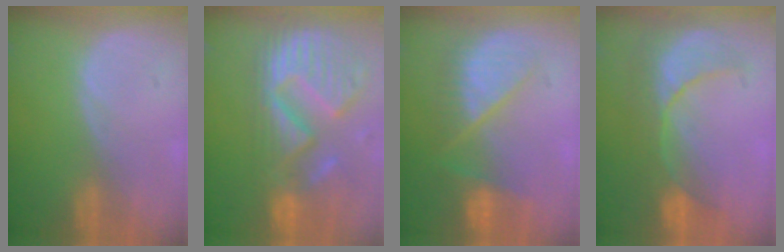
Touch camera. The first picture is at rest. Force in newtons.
{"total": 14.2, "press": 11.8, "slide": 7.8}
{"total": 8.2, "press": 7.7, "slide": 2.9}
{"total": 8.1, "press": 8.1, "slide": 0.9}